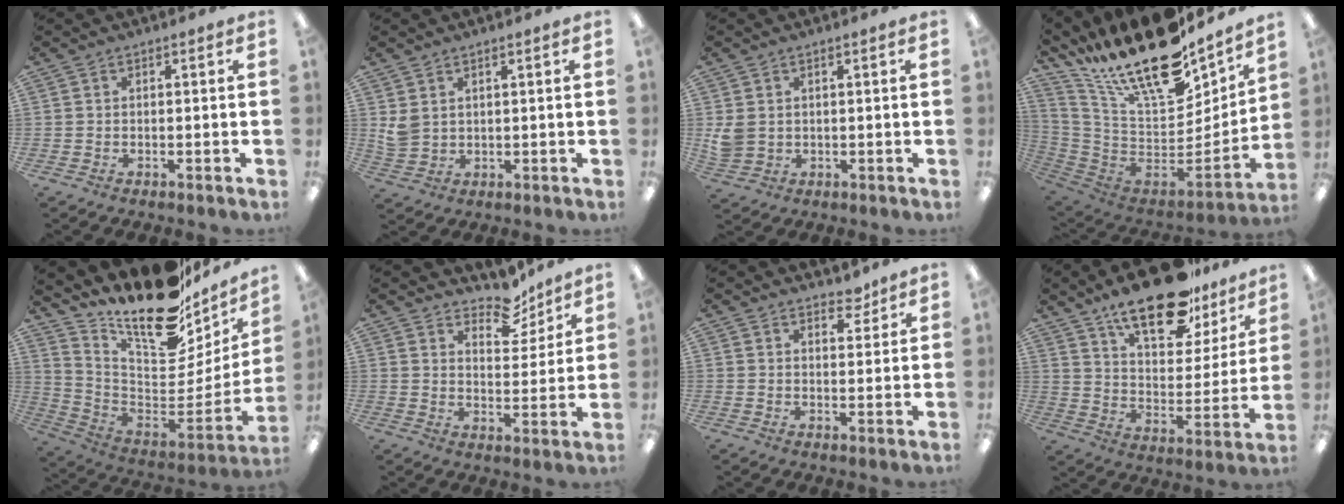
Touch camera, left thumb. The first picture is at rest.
{"total": 3.7, "force": [2.1, 2.6, 1.7], "torque": [-0.037, -0.004, 0.041]}
{"total": 3.9, "force": [1.3, 3.2, 1.9], "torque": [-0.030, 0.003, 0.027]}
{"total": 23.8, "force": [17.3, 8.5, 13.9], "torque": [-0.250, -0.130, 0.297]}
{"total": 19.8, "force": [16.4, 6.9, 8.7], "torque": [-0.132, -0.146, 0.277]}
{"total": 9.1, "force": [7.6, 4.0, 2.8], "torque": [-0.026, -0.057, 0.135]}
{"total": 4.0, "force": [3.5, 1.7, 0.9], "torque": [0.009, -0.027, 0.059]}
{"total": 22.0, "force": [15.9, 9.1, 12.3], "torque": [-0.191, -0.096, 0.272]}